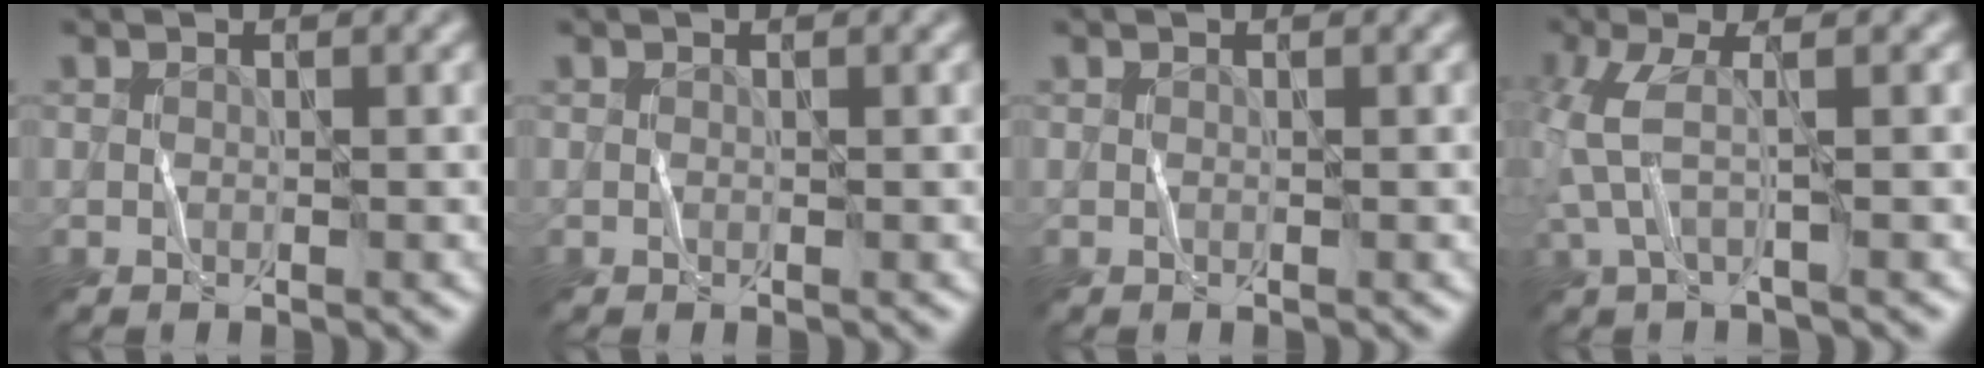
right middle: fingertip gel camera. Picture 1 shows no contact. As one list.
[{"total": 0.0}, {"total": 0.0}, {"total": 3.1, "force": [-0.4, 0.4, 3.1], "torque": [-0.087, 0.001, -0.011]}]